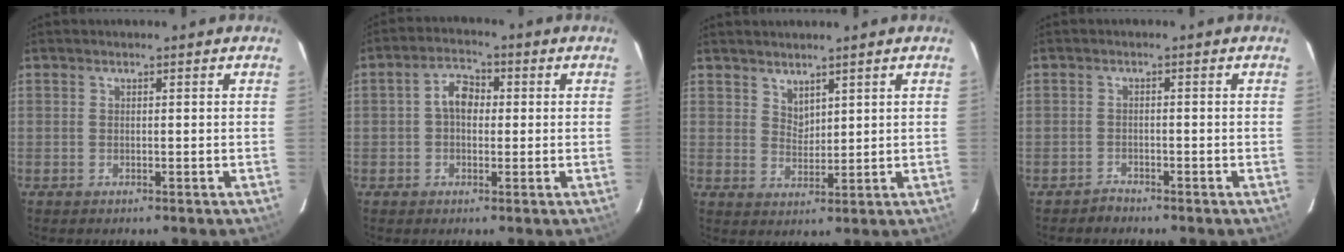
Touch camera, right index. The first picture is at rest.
{"total": 4.9, "force": [0.2, 3.4, 3.4], "torque": [-0.063, 0.020, 0.001]}
{"total": 3.1, "force": [2.6, 1.4, 0.9], "torque": [-0.011, 0.001, 0.050]}
{"total": 1.6, "force": [-1.4, 0.7, -0.2], "torque": [0.002, 0.006, -0.026]}